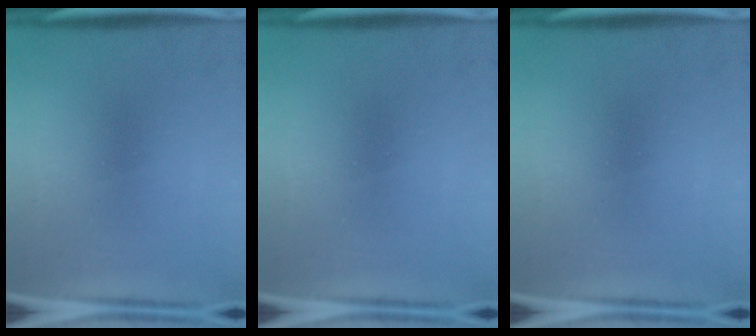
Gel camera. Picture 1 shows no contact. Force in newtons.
{"total": 0.0}
{"total": 0.0}